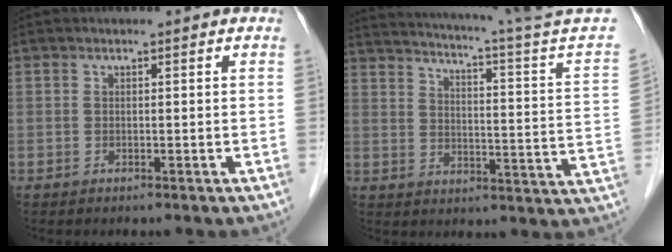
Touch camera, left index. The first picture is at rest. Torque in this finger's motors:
{"motor_torque": [0.44, -1.70, 0.33, 0.05]}